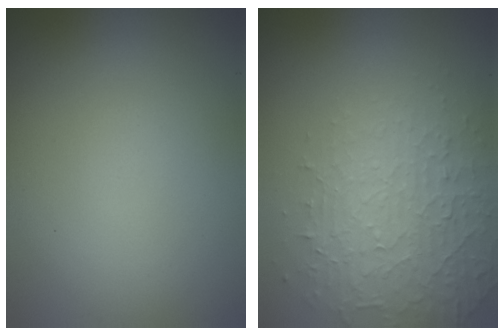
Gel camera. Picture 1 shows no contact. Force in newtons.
{"total": 4.5, "press": 3.1, "slide": 3.4}